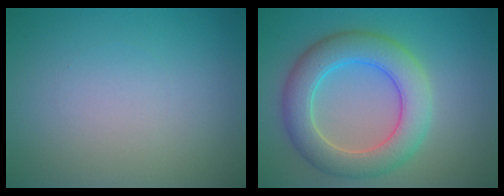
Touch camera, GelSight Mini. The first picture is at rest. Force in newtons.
{"total": 6.6, "press": 6.6, "slide": 0.2}